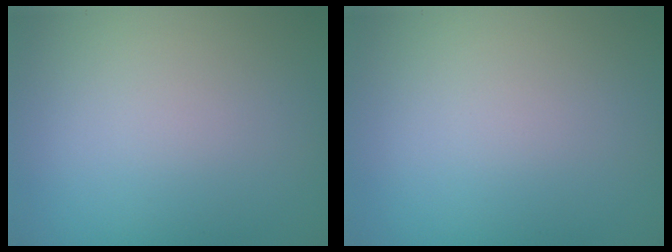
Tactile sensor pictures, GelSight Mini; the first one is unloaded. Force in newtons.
{"total": 0.0}